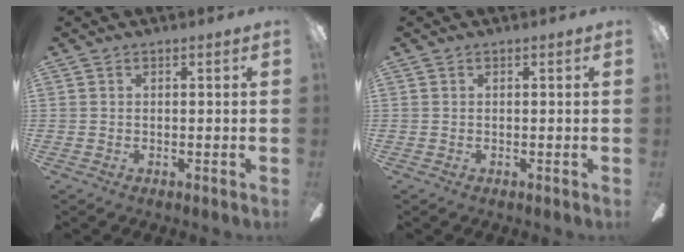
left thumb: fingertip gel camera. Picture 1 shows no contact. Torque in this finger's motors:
{"motor_torque": [-0.01, 0.01, 0.00, 0.01, 0.00]}